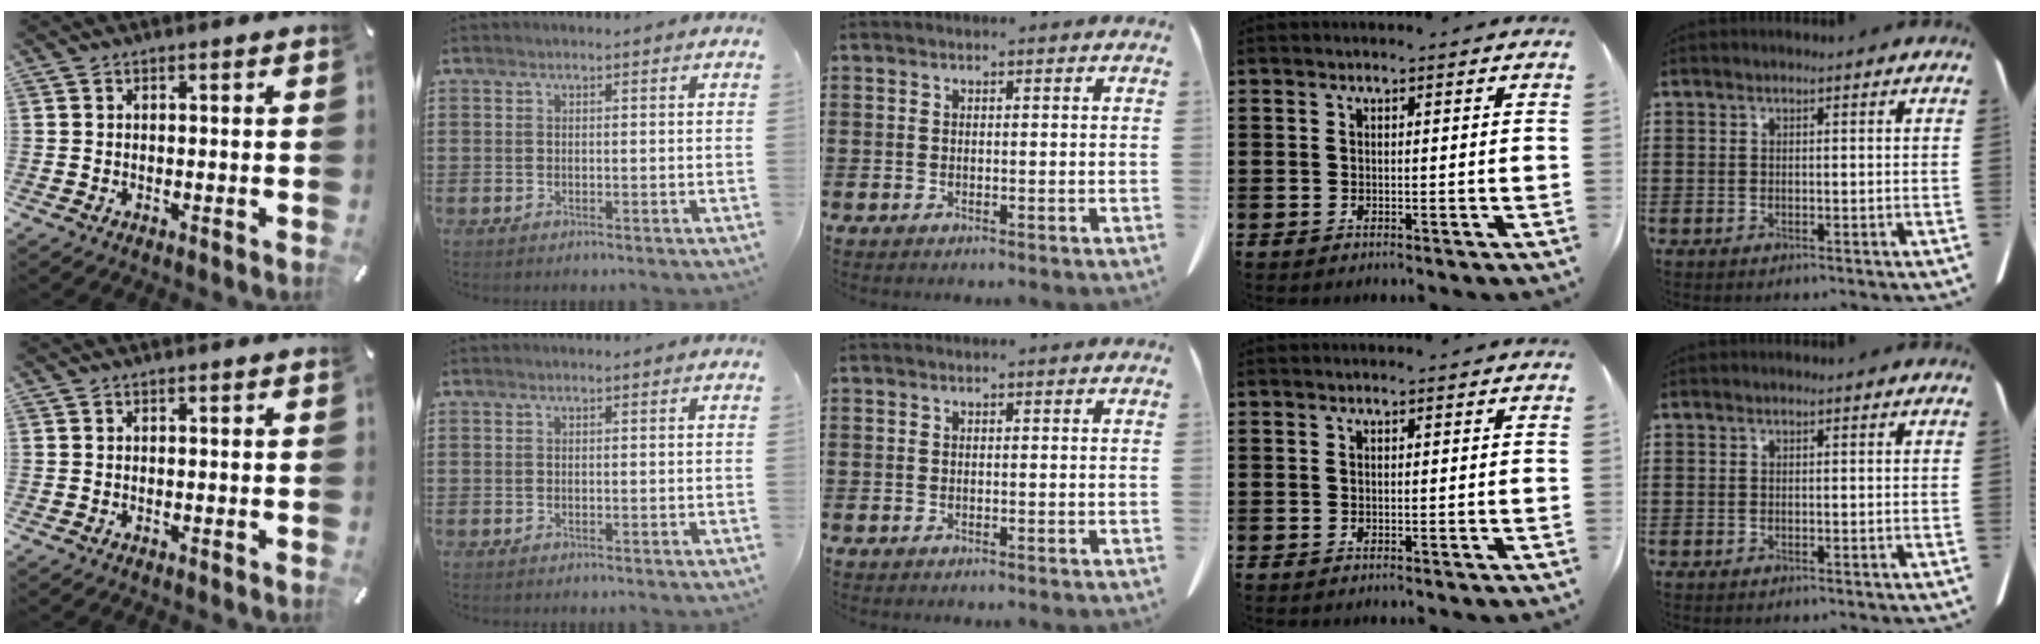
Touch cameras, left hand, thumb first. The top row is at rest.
{}